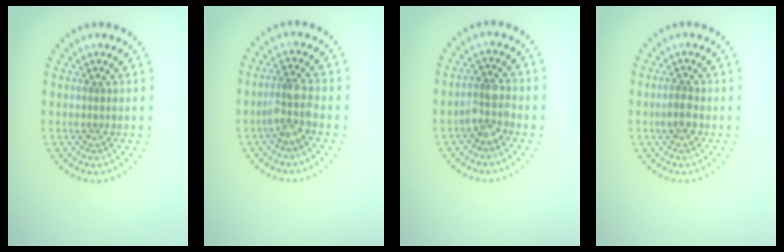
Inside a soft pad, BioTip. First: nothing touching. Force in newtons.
{"total": 2.5, "press": 2.0, "slide": 1.5}
{"total": 2.2, "press": 2.0, "slide": 0.9}
{"total": 1.4, "press": 1.4, "slide": 0.2}